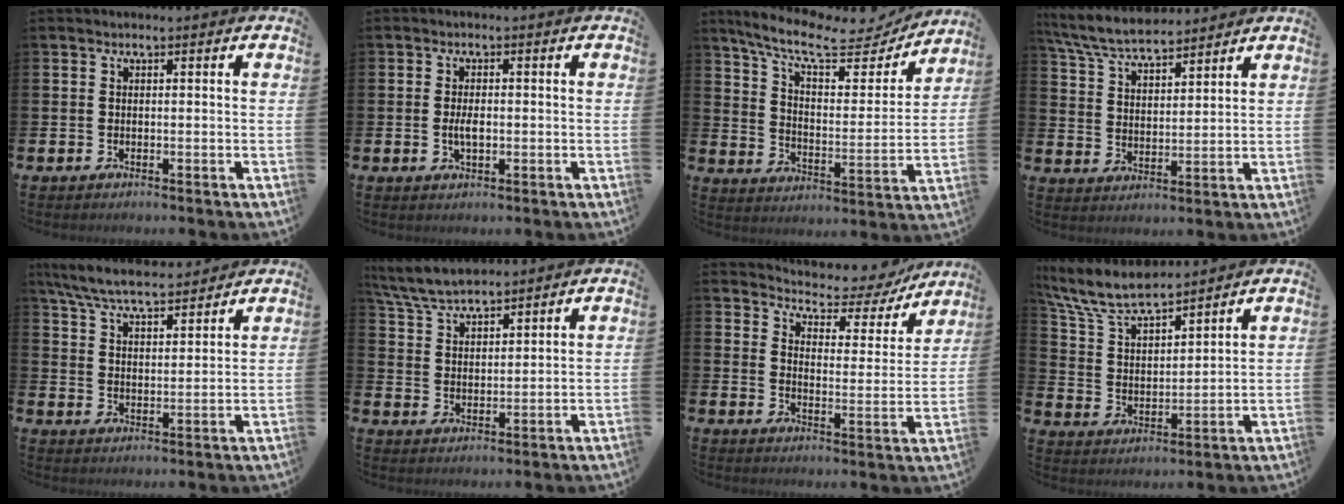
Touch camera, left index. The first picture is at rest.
{"total": 2.5, "force": [-0.3, 1.2, 2.2], "torque": [-0.039, 0.001, -0.006]}
{"total": 10.4, "force": [8.7, 2.9, 4.9], "torque": [-0.112, -0.056, 0.142]}
{"total": 7.0, "force": [6.6, 1.2, 1.9], "torque": [-0.067, -0.026, 0.121]}
{"total": 7.3, "force": [6.8, 1.0, 2.4], "torque": [-0.074, -0.032, 0.123]}
{"total": 6.4, "force": [6.1, 1.3, 1.6], "torque": [-0.057, -0.020, 0.113]}
{"total": 5.6, "force": [5.2, 1.7, 1.1], "torque": [-0.037, -0.048, 0.083]}
{"total": 8.6, "force": [7.9, 1.7, 3.0], "torque": [-0.096, -0.043, 0.142]}